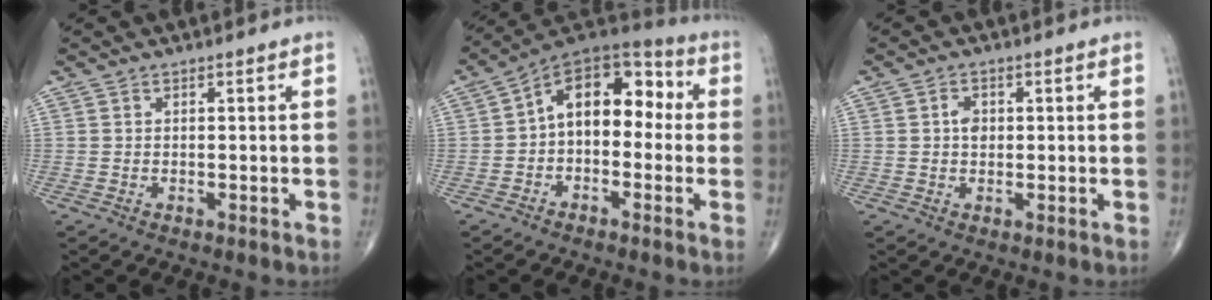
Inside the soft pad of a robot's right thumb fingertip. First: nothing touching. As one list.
[{"total": 13.5, "force": [0.1, 8.6, 10.3], "torque": [-0.114, 0.052, -0.017]}, {"total": 2.4, "force": [0.3, 1.7, 1.6], "torque": [-0.019, 0.003, 0.003]}]